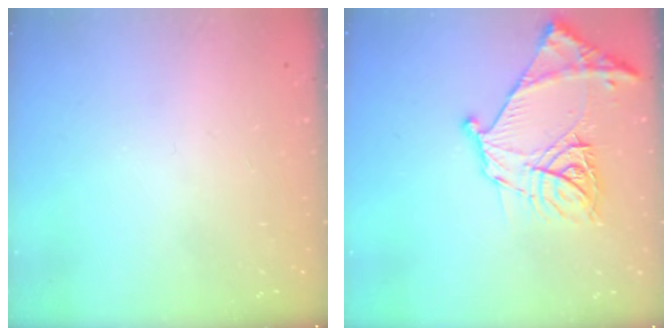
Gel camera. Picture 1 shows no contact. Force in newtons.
{"total": 19.4, "press": 19.3, "slide": 2.0}